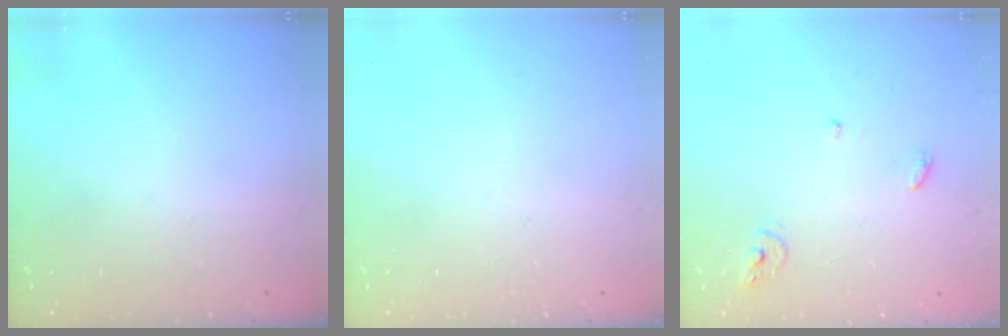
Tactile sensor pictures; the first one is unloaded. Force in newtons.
{"total": 0.0}
{"total": 6.2, "press": 6.2, "slide": 0.2}